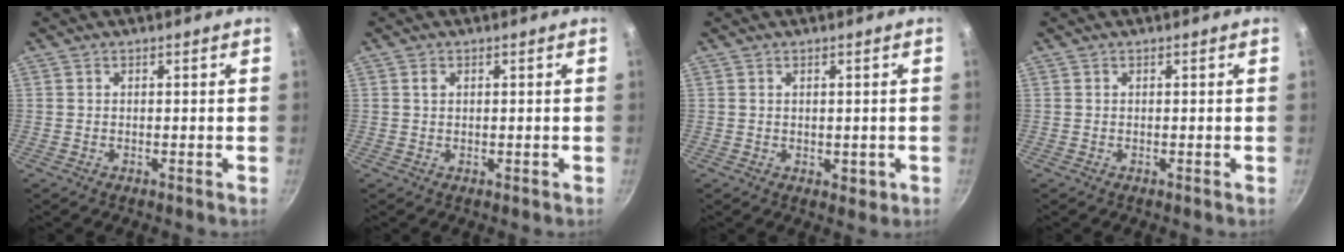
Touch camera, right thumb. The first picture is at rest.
{"total": 1.2, "force": [0.4, 0.9, 0.7], "torque": [-0.007, 0.000, 0.006]}
{"total": 2.2, "force": [-0.1, 1.4, 1.7], "torque": [-0.017, -0.003, 0.000]}
{"total": 0.0}